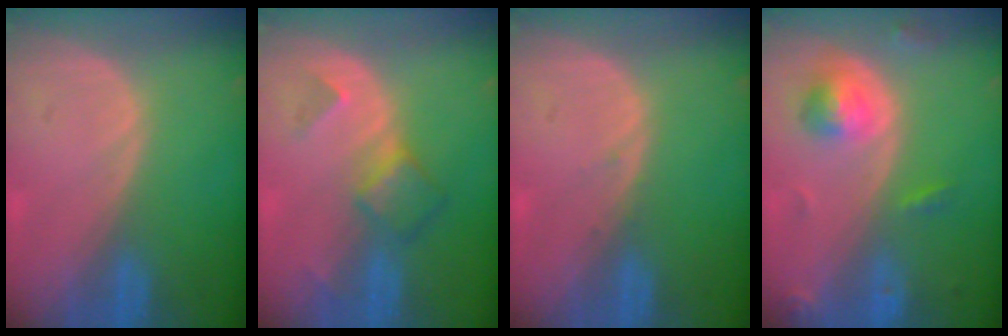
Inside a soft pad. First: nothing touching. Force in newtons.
{"total": 5.1, "press": 4.5, "slide": 2.4}
{"total": 0.6, "press": 0.3, "slide": 0.5}
{"total": 5.4, "press": 5.0, "slide": 2.0}